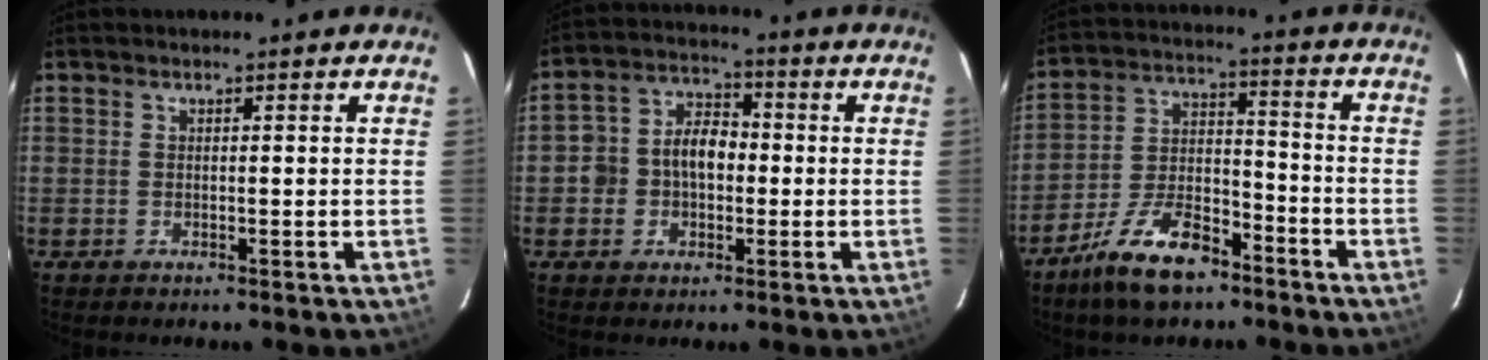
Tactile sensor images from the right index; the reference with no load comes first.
{"total": 7.5, "force": [-0.9, 5.9, 4.5], "torque": [-0.084, 0.027, -0.014]}
{"total": 13.0, "force": [-9.3, 5.0, 7.5], "torque": [-0.152, 0.005, -0.165]}